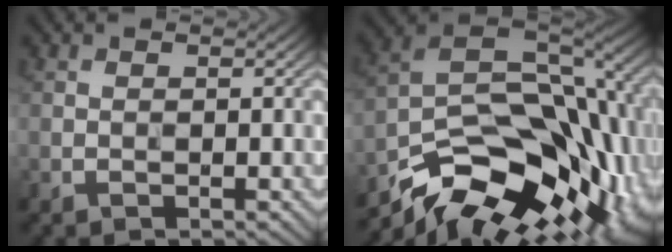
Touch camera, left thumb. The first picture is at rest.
{"total": 17.3, "force": [-8.6, 9.1, 12.0], "torque": [-0.228, -0.021, -0.145]}